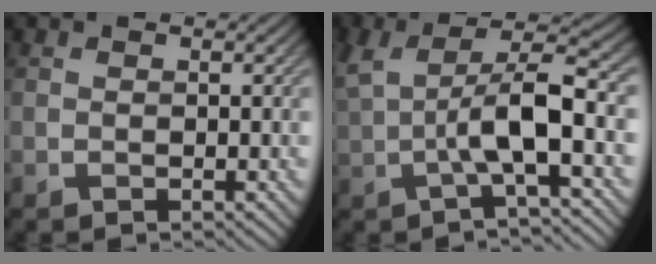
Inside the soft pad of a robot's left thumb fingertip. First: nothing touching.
{"total": 7.8, "force": [0.1, 2.3, 7.4], "torque": [-0.141, 0.017, -0.004]}